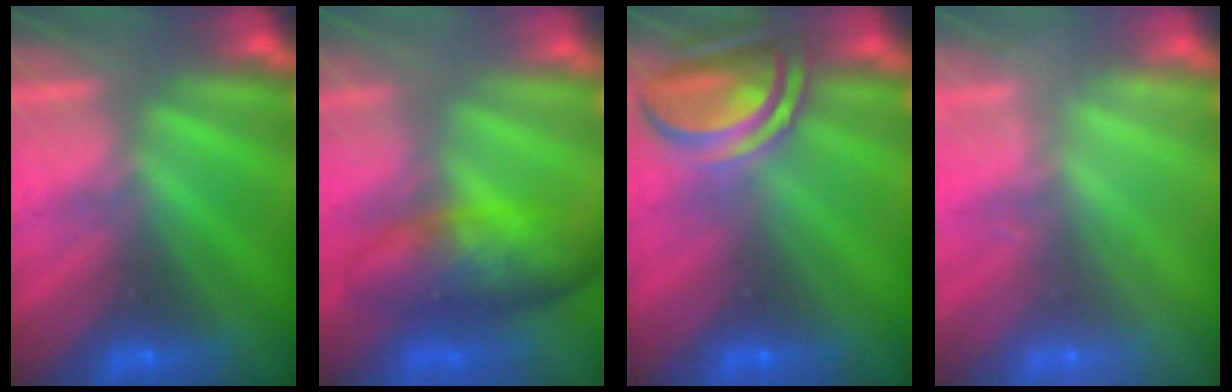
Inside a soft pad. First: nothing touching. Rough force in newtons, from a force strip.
{"total": 8.3}
{"total": 7.5}
{"total": 2.3}